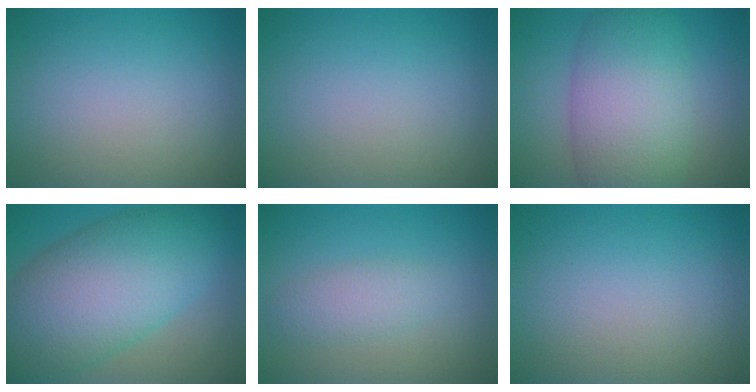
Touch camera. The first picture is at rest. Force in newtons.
{"total": 0.0}
{"total": 9.1, "press": 9.1, "slide": 0.5}
{"total": 12.6, "press": 12.6, "slide": 0.5}
{"total": 2.3, "press": 2.3, "slide": 0.0}
{"total": 0.0}